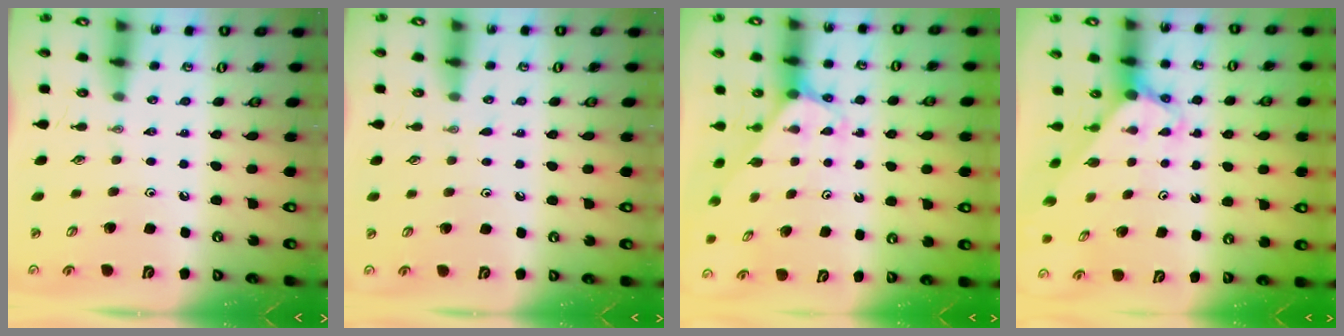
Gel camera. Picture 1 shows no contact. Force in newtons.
{"total": 4.3, "press": 4.3, "slide": 0.4}
{"total": 2.4, "press": 2.4, "slide": 0.2}
{"total": 3.1, "press": 3.1, "slide": 0.2}